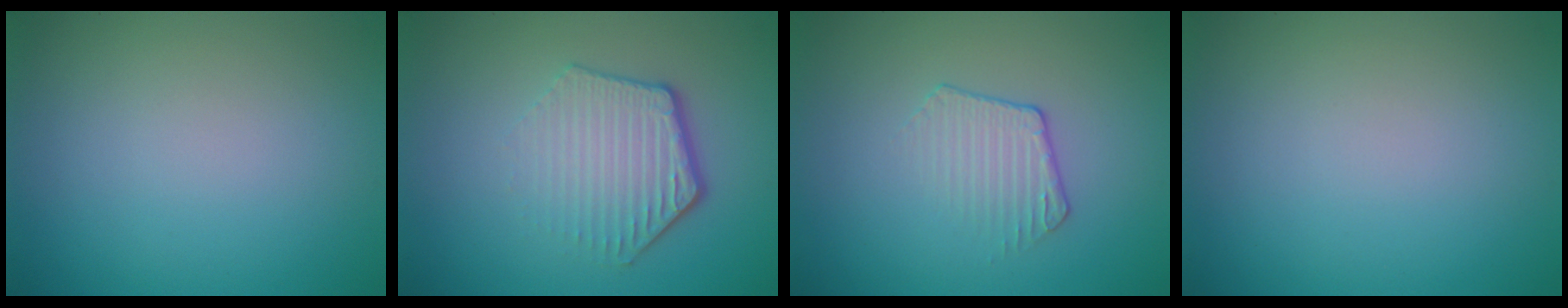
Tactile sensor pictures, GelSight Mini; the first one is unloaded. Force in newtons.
{"total": 4.1, "press": 3.2, "slide": 2.5}
{"total": 1.8, "press": 1.1, "slide": 1.4}
{"total": 0.0}